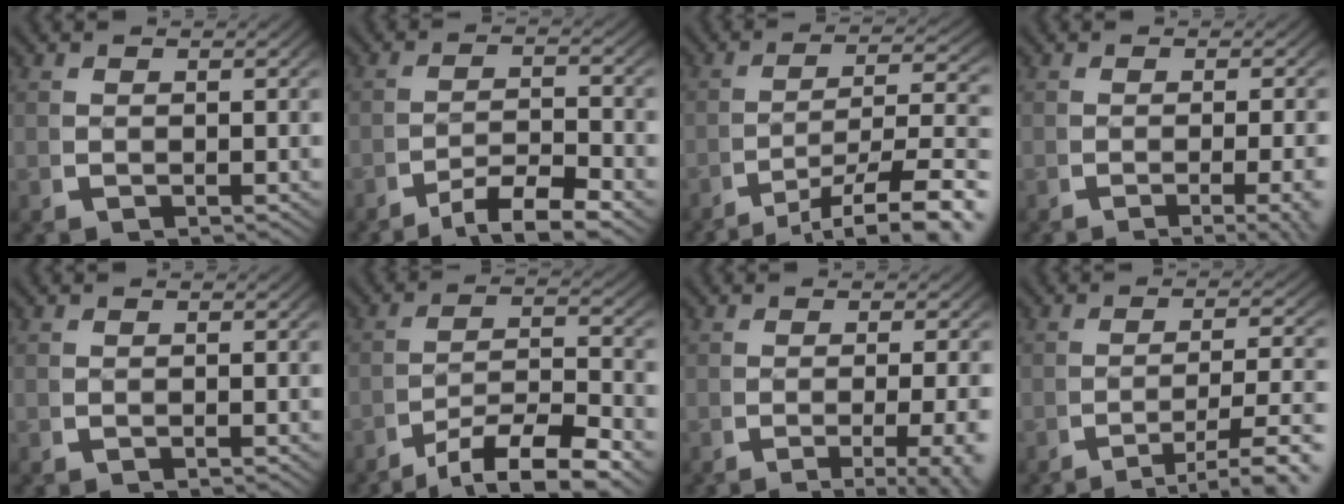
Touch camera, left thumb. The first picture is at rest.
{"total": 4.6, "force": [-2.7, 1.9, 3.3], "torque": [-0.049, -0.009, -0.043]}
{"total": 9.3, "force": [-4.0, 4.3, 7.2], "torque": [-0.114, -0.036, -0.043]}
{"total": 4.2, "force": [-2.2, 0.9, 3.5], "torque": [-0.056, -0.008, -0.032]}
{"total": 0.0}
{"total": 7.7, "force": [-3.2, 3.9, 5.8], "torque": [-0.095, -0.023, -0.043]}
{"total": 5.6, "force": [-3.3, 1.6, 4.2], "torque": [-0.071, -0.017, -0.043]}
{"total": 6.5, "force": [-3.9, 2.3, 4.6], "torque": [-0.072, -0.015, -0.051]}